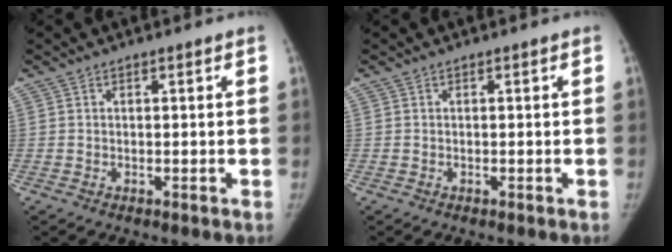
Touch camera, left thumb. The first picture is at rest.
{"total": 0.0}